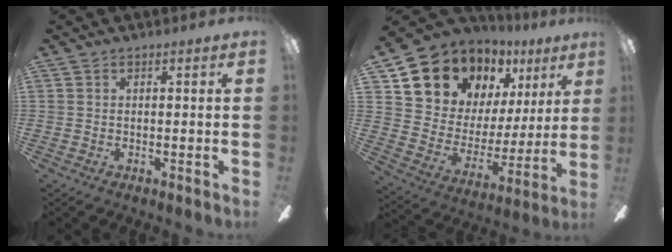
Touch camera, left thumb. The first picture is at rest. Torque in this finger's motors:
{"motor_torque": [2.17, 2.18, 1.20, -1.57, 0.15]}